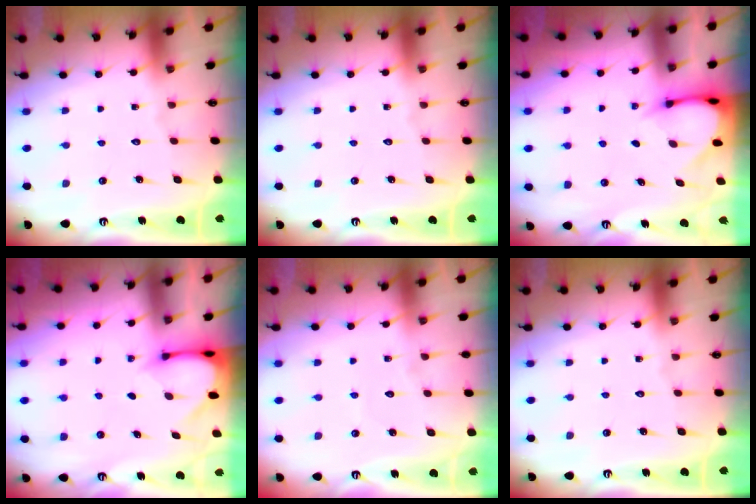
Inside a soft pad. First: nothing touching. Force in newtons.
{"total": 0.0}
{"total": 3.1, "press": 3.1, "slide": 0.2}
{"total": 3.0, "press": 3.0, "slide": 0.3}
{"total": 2.9, "press": 2.9, "slide": 0.3}
{"total": 0.0}